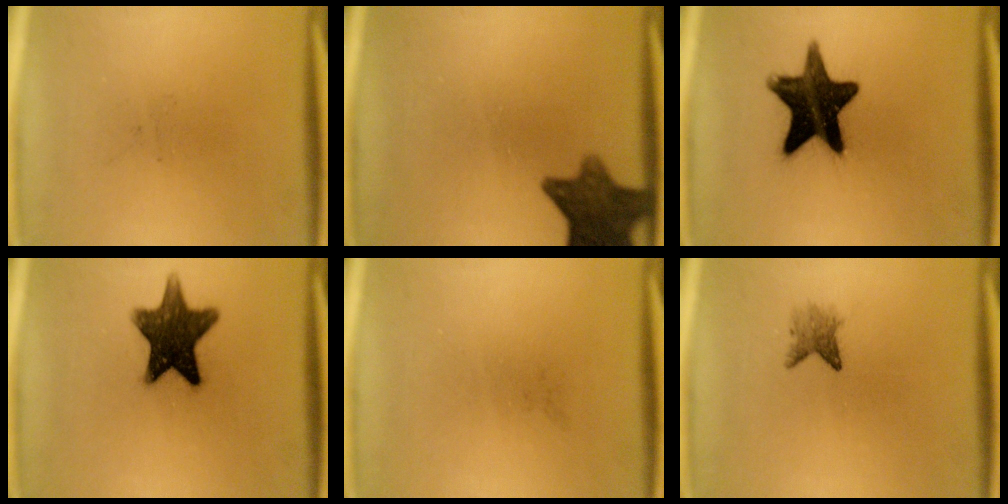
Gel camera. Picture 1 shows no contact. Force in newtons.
{"total": 10.6}
{"total": 15.7}
{"total": 12.8}
{"total": 0.0}
{"total": 2.2}